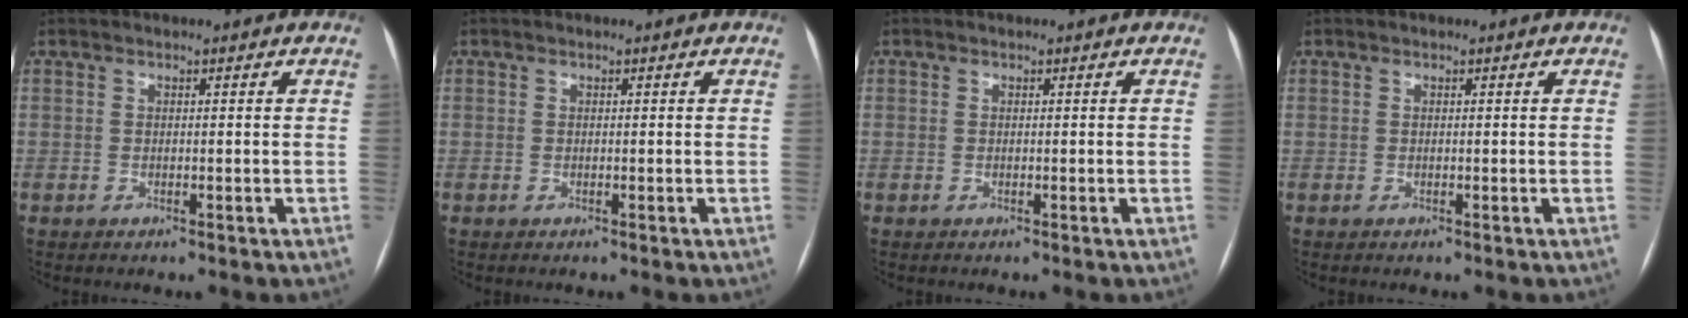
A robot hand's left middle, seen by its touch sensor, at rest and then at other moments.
{"total": 0.0}
{"total": 3.2, "force": [-1.6, -2.6, -1.2], "torque": [0.037, -0.017, -0.030]}
{"total": 0.0}